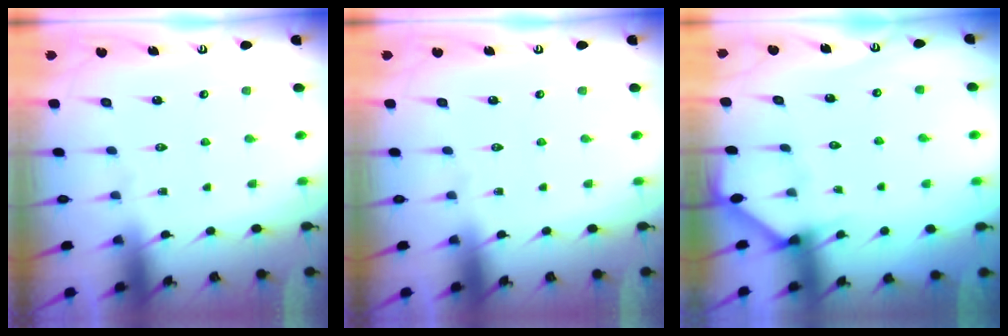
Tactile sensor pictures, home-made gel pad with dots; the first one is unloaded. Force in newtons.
{"total": 0.0}
{"total": 2.2, "press": 2.2, "slide": 0.3}